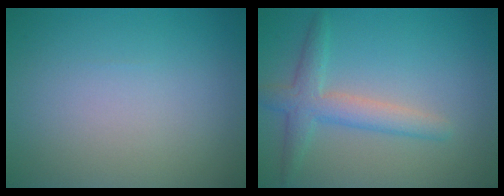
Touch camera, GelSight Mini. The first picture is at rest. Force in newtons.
{"total": 3.4, "press": 3.4, "slide": 0.1}